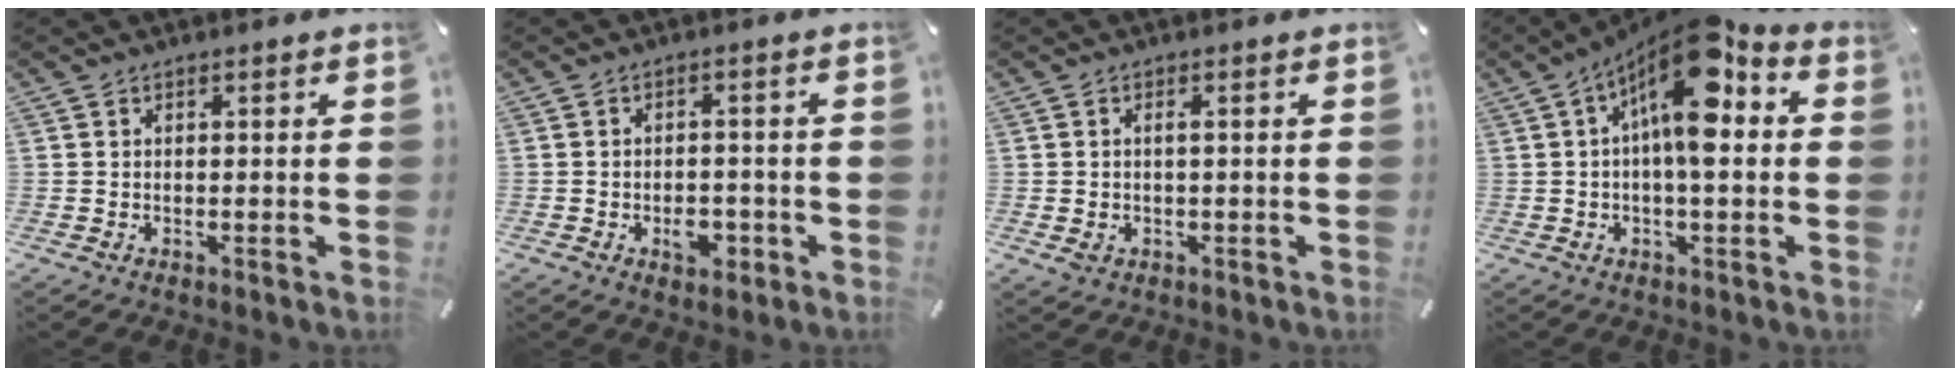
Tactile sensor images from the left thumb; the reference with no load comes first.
{"total": 4.7, "force": [-2.0, 3.1, 2.9], "torque": [-0.036, 0.007, -0.032]}
{"total": 1.5, "force": [-0.2, 0.8, 1.3], "torque": [-0.026, 0.003, -0.004]}
{"total": 13.9, "force": [4.0, 4.9, 12.4], "torque": [-0.213, -0.032, 0.061]}